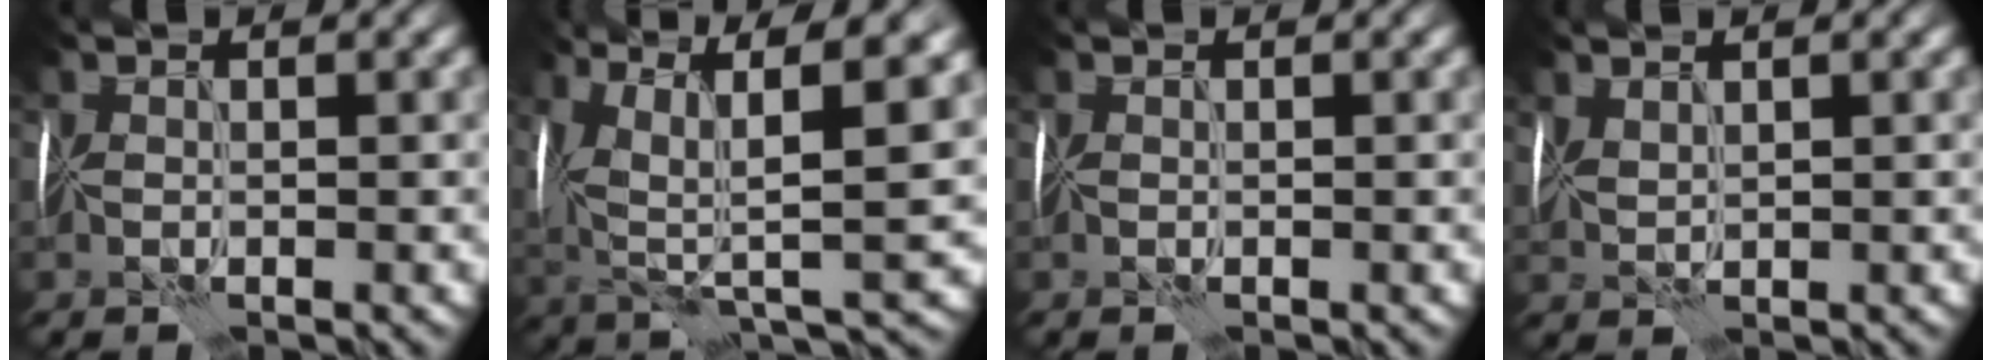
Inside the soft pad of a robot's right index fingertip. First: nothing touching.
{"total": 11.0, "force": [3.7, 3.4, 9.7], "torque": [-0.196, 0.012, 0.069]}
{"total": 0.0}
{"total": 1.5, "force": [1.2, 0.5, 0.8], "torque": [-0.024, 0.006, 0.029]}